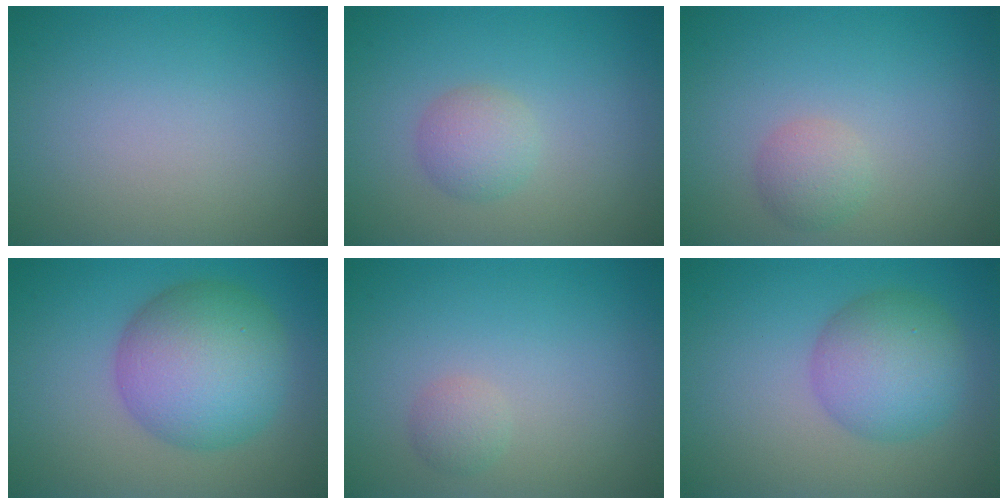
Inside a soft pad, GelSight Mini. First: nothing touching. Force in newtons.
{"total": 2.2, "press": 2.2, "slide": 0.2}
{"total": 1.8, "press": 1.8, "slide": 0.1}
{"total": 8.8, "press": 8.8, "slide": 0.1}
{"total": 1.2, "press": 1.2, "slide": 0.0}
{"total": 5.5, "press": 5.5, "slide": 0.1}